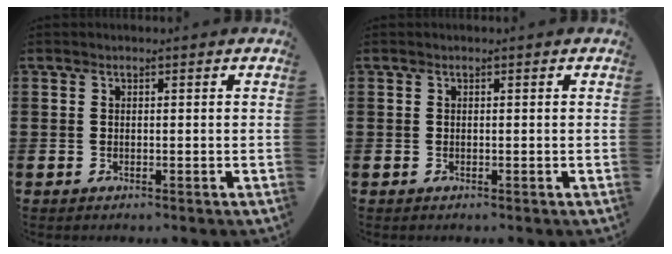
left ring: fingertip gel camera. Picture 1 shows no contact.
{"total": 0.0}